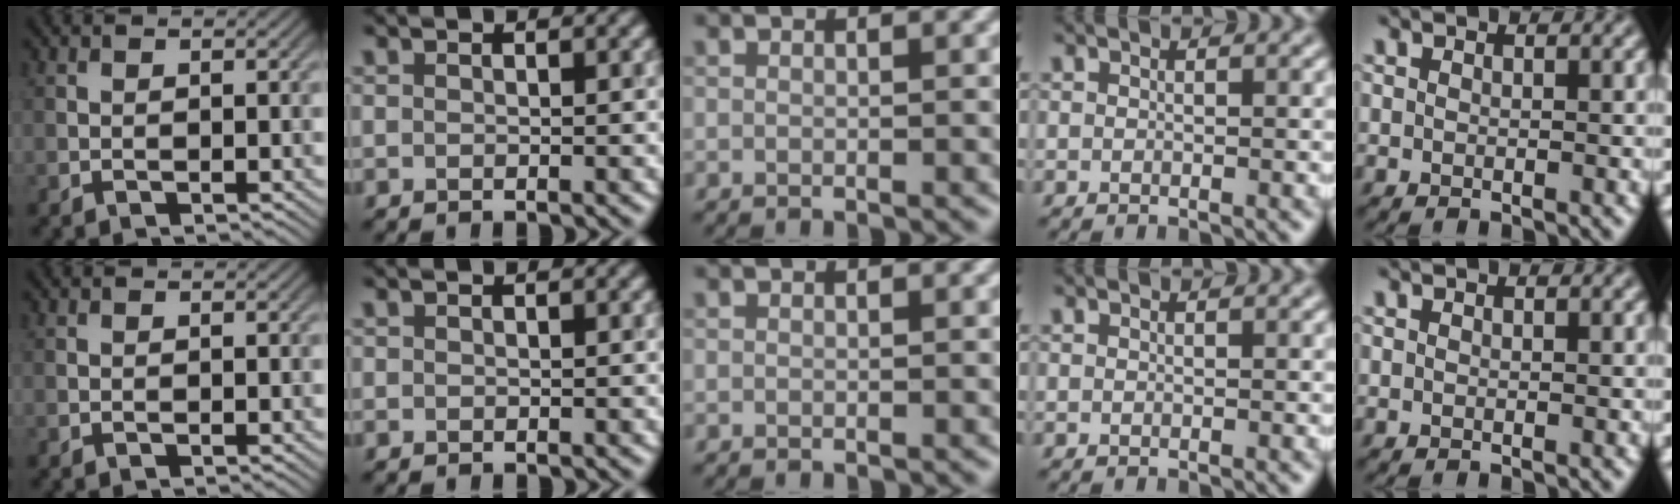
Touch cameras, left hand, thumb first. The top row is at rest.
{}